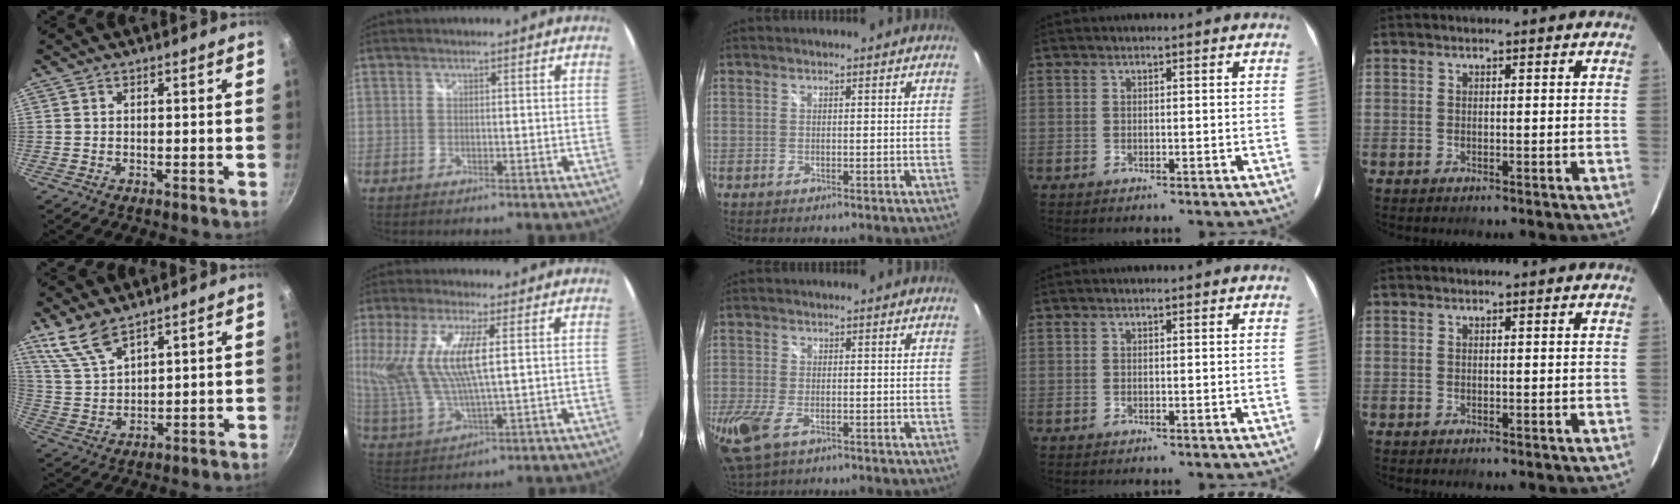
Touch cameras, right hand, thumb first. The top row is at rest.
{"thumb": {"total": 7.8, "force": [6.2, 2.4, 4.1], "torque": [-0.084, -0.029, 0.140]}, "index": {"total": 15.7, "force": [3.6, 4.8, 14.5], "torque": [-0.291, -0.005, 0.079]}, "middle": {"total": 10.5, "force": [-4.7, 5.8, 7.4], "torque": [-0.181, -0.039, -0.084]}}